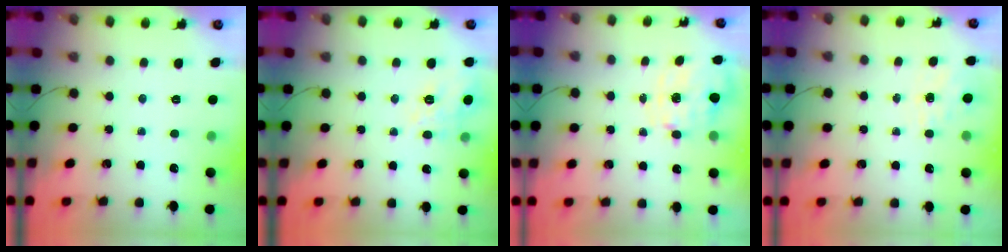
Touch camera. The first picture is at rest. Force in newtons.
{"total": 9.2, "press": 9.1, "slide": 0.6}
{"total": 2.8, "press": 2.6, "slide": 0.8}
{"total": 1.4, "press": 0.8, "slide": 1.1}